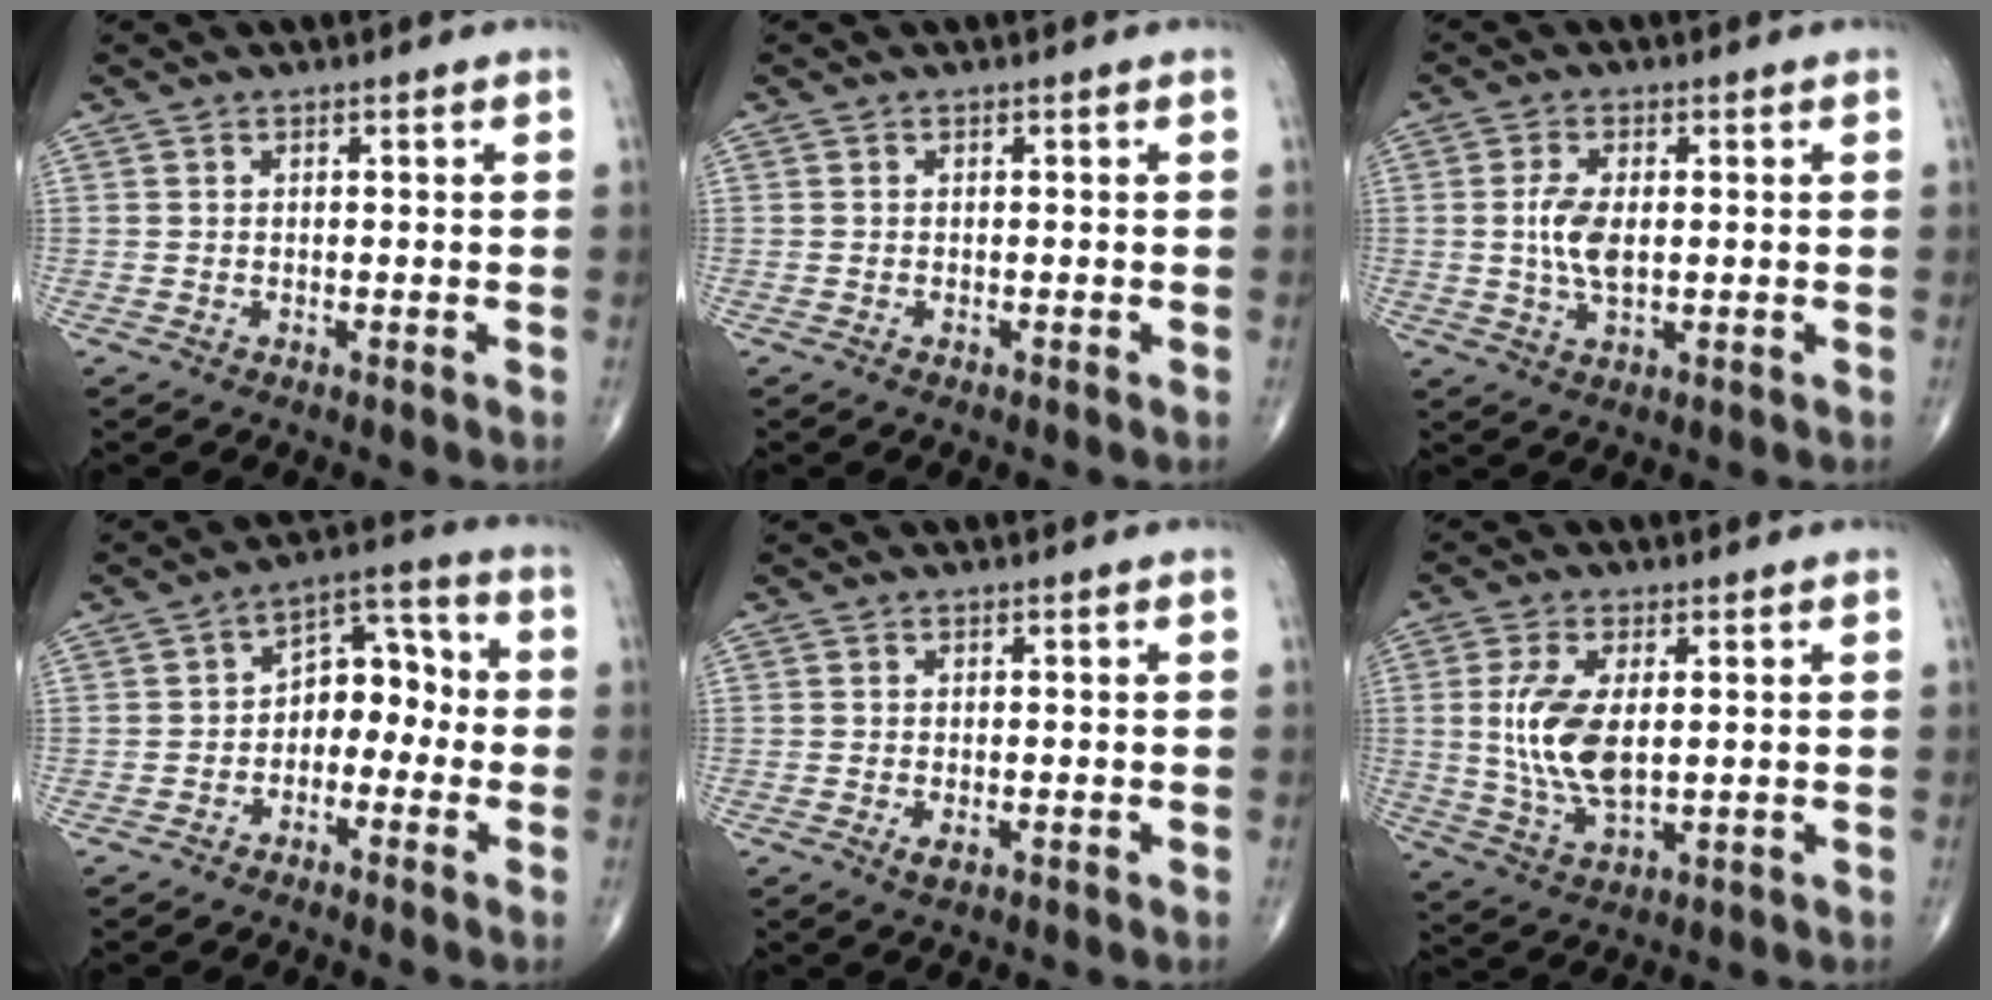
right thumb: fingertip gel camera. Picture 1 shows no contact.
{"total": 0.0}
{"total": 5.8, "force": [0.2, 2.8, 5.1], "torque": [-0.107, -0.005, 0.003]}
{"total": 8.4, "force": [-1.7, 5.7, 5.9], "torque": [-0.053, 0.046, -0.045]}
{"total": 1.5, "force": [-0.5, 0.6, 1.2], "torque": [-0.024, -0.004, -0.009]}
{"total": 10.6, "force": [1.0, 4.9, 9.3], "torque": [-0.194, -0.014, 0.027]}